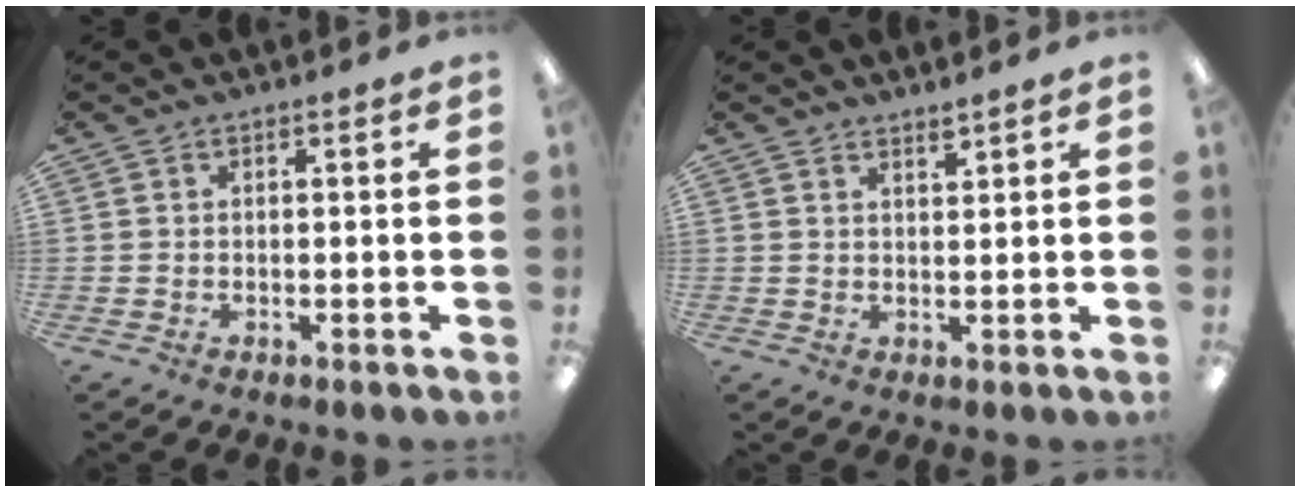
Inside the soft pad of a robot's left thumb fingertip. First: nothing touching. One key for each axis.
{"total": 1.9, "fx": 1.9, "fy": 0.2, "fz": 0.5, "tx": -0.005, "ty": -0.009, "tz": 0.033}